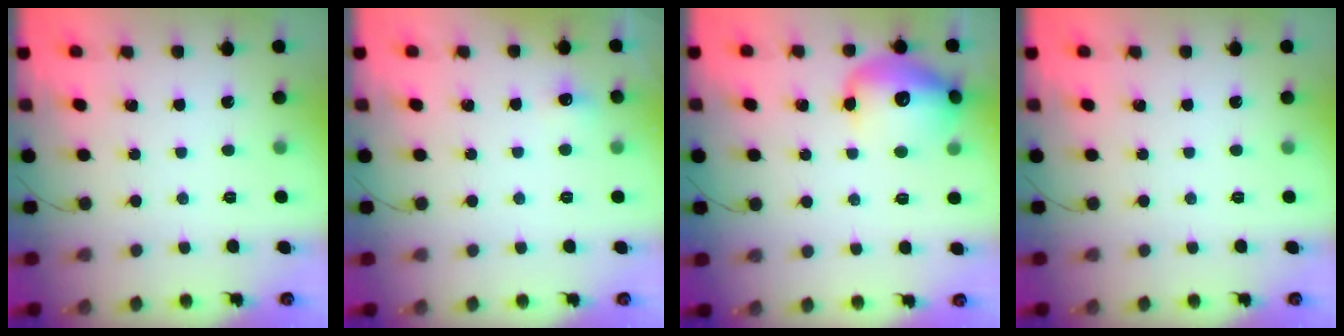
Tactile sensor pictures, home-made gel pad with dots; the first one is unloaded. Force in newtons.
{"total": 4.2, "press": 4.0, "slide": 1.1}
{"total": 14.9, "press": 14.8, "slide": 1.4}
{"total": 0.0}